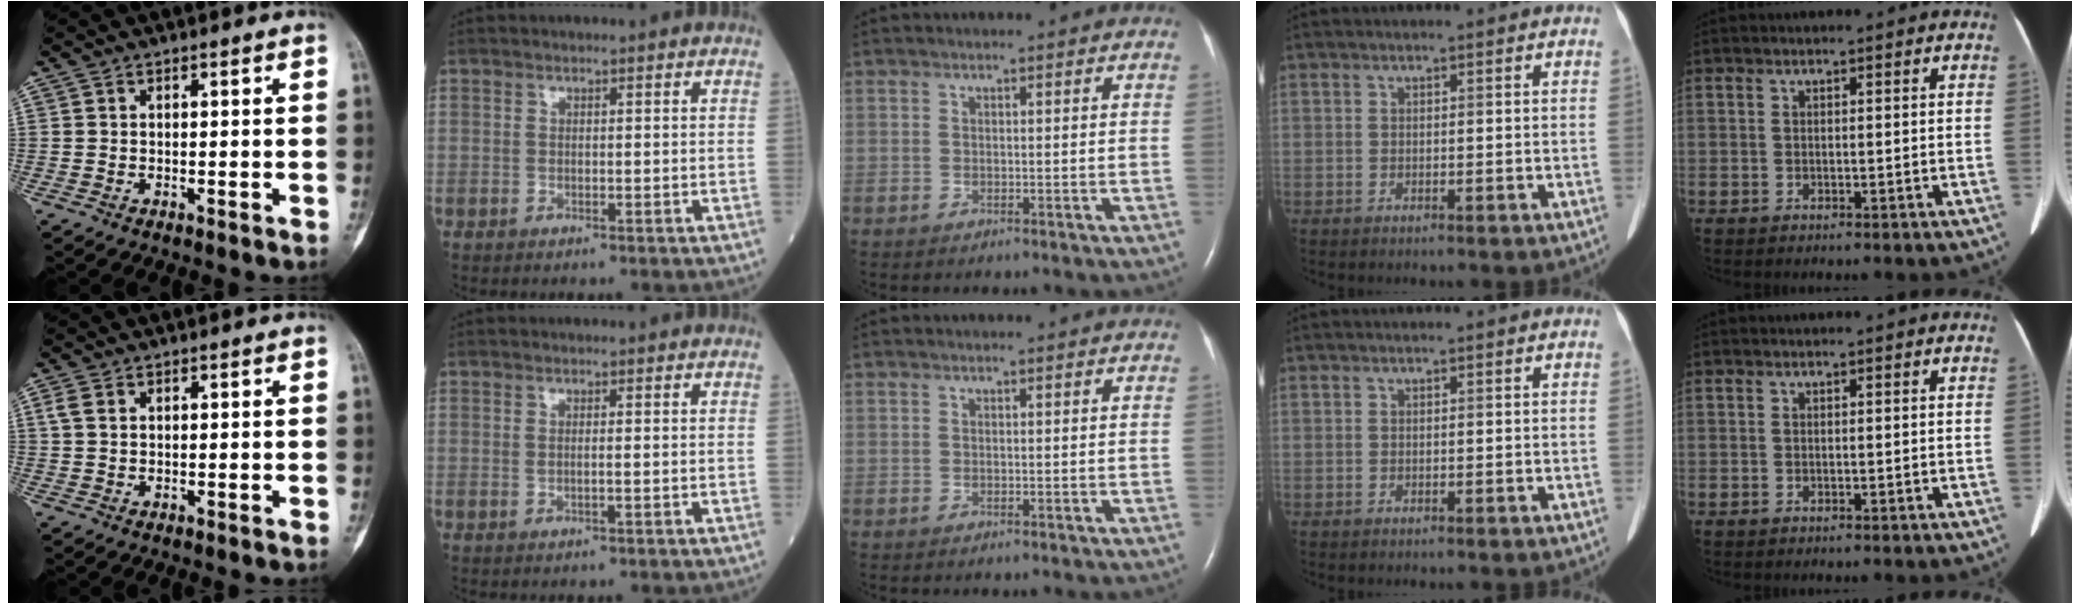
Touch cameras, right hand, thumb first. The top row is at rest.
{"thumb": {"total": 2.3, "force": [0.9, 1.4, 1.6], "torque": [-0.043, 0.007, 0.022]}, "index": {"total": 0.7, "force": [0.0, -0.2, 0.7], "torque": [-0.017, -0.001, 0.002]}}